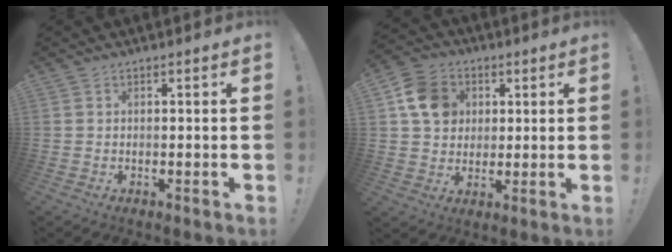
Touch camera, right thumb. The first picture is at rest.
{"total": 11.6, "force": [3.7, 9.9, 4.9], "torque": [-0.061, -0.008, 0.076]}